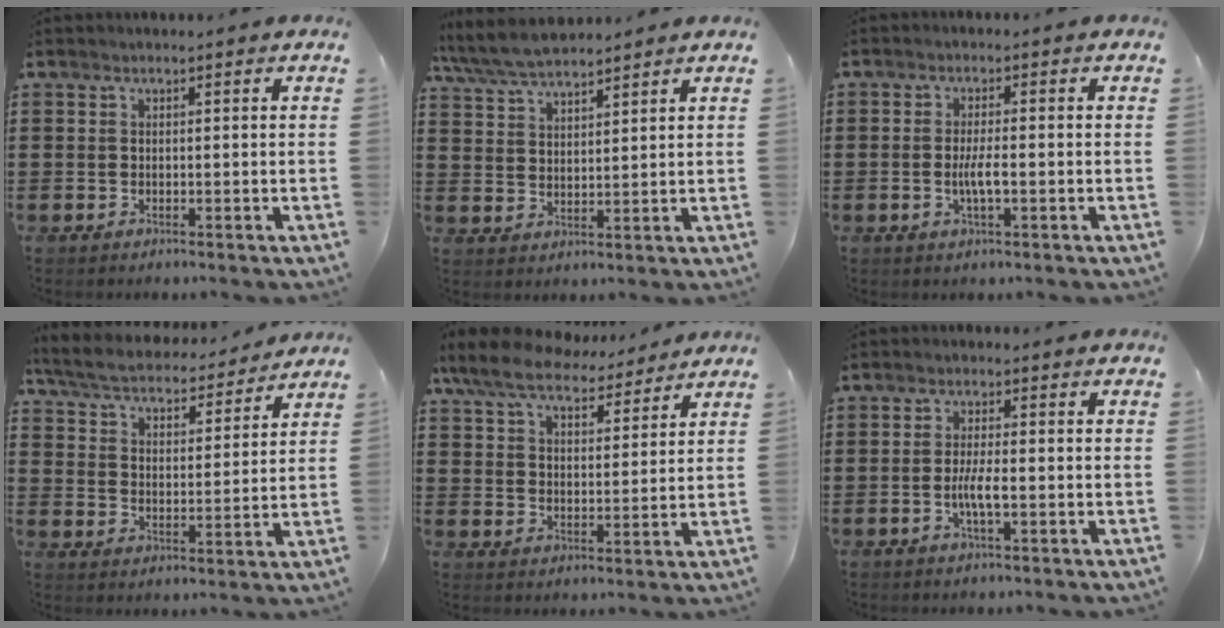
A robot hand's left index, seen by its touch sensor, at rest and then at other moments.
{"total": 5.9, "force": [5.4, 1.2, 2.0], "torque": [-0.057, -0.014, 0.101]}
{"total": 3.6, "force": [-0.7, 0.7, 3.4], "torque": [-0.074, -0.006, -0.017]}
{"total": 5.5, "force": [5.2, 0.5, 1.5], "torque": [-0.056, -0.033, 0.087]}
{"total": 8.2, "force": [7.3, 2.1, 3.1], "torque": [-0.090, -0.029, 0.132]}
{"total": 3.9, "force": [-1.0, 0.8, 3.7], "torque": [-0.078, -0.004, -0.022]}